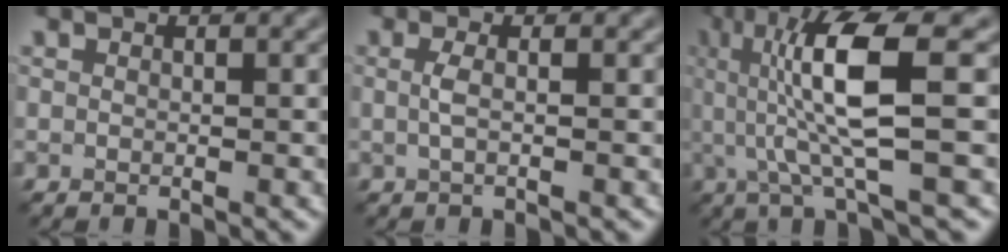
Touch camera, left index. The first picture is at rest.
{"total": 1.1, "force": [0.0, 0.3, 1.1], "torque": [-0.025, 0.001, 0.000]}
{"total": 8.8, "force": [1.1, 2.0, 8.6], "torque": [-0.160, -0.001, 0.025]}